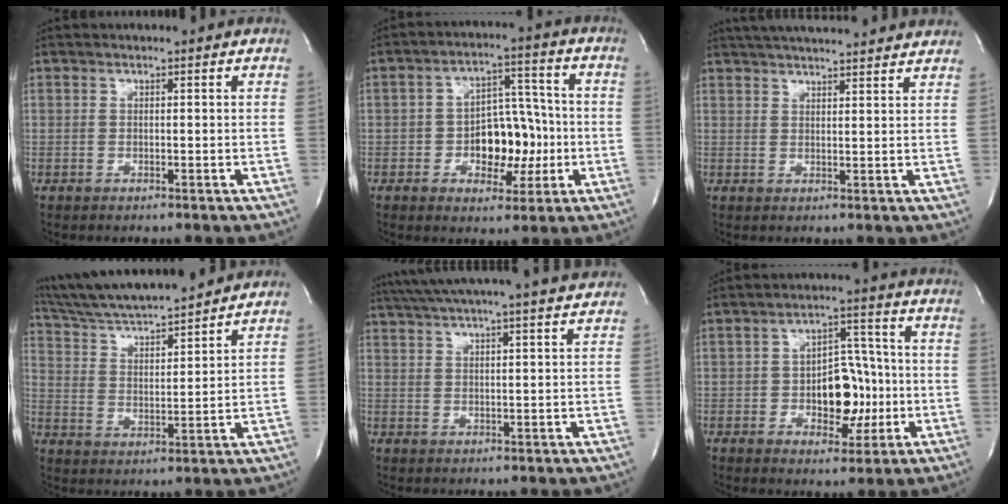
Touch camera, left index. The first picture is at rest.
{"total": 9.5, "force": [-2.1, 5.5, 7.4], "torque": [-0.113, 0.024, -0.028]}
{"total": 16.9, "force": [15.4, 1.6, 6.7], "torque": [-0.110, 0.043, 0.206]}
{"total": 15.7, "force": [14.4, 1.0, 6.2], "torque": [-0.119, 0.013, 0.248]}
{"total": 16.3, "force": [14.6, -0.9, 7.1], "torque": [-0.130, 0.004, 0.199]}
{"total": 9.4, "force": [-1.8, 5.3, 7.6], "torque": [-0.113, 0.023, -0.022]}